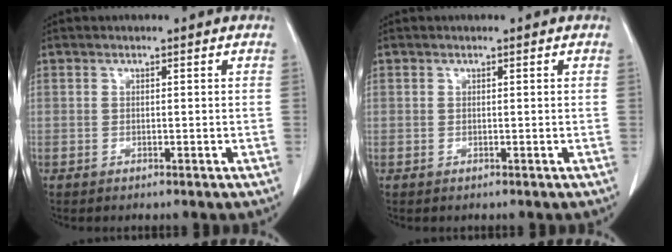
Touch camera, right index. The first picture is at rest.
{"total": 0.0}